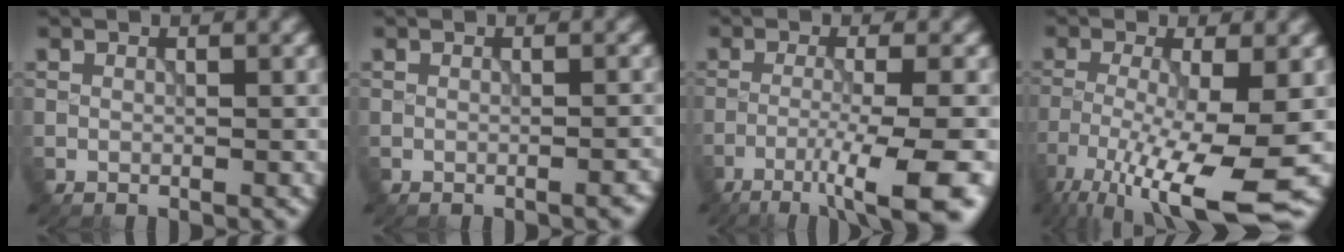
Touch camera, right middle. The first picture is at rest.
{"total": 1.0, "force": [-0.6, 0.3, 0.8], "torque": [-0.010, 0.001, -0.011]}
{"total": 7.8, "force": [-4.2, 1.1, 6.5], "torque": [-0.097, -0.001, -0.073]}
{"total": 9.9, "force": [-5.1, 2.0, 8.3], "torque": [-0.158, -0.019, -0.089]}